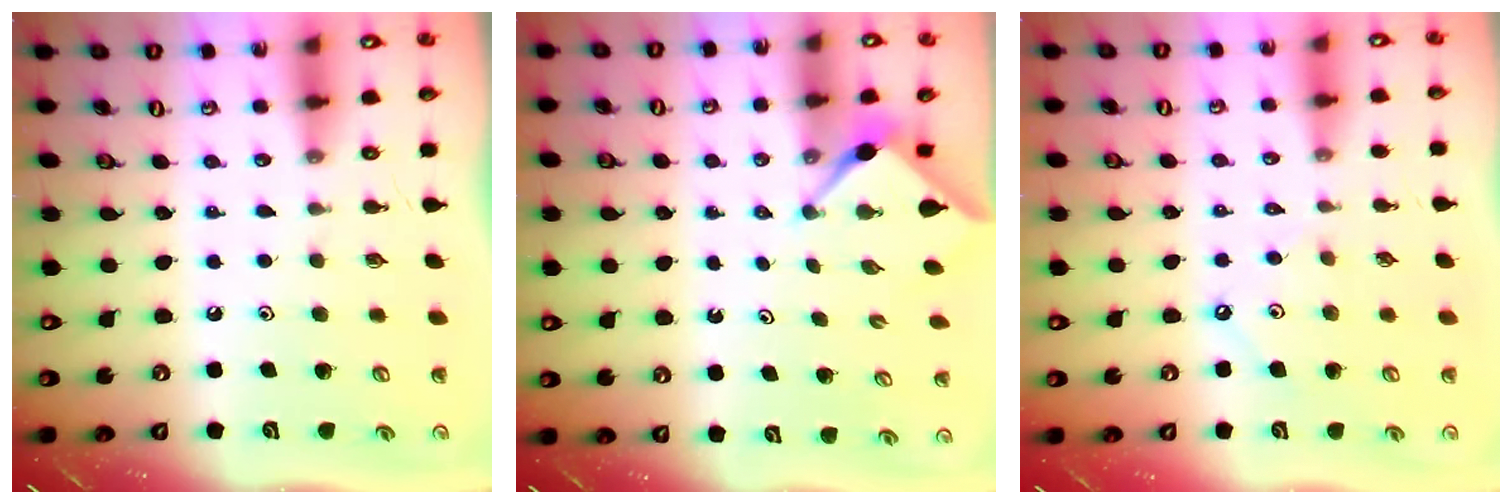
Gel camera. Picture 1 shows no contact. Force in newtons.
{"total": 3.0, "press": 3.0, "slide": 0.4}
{"total": 3.3, "press": 3.3, "slide": 0.6}